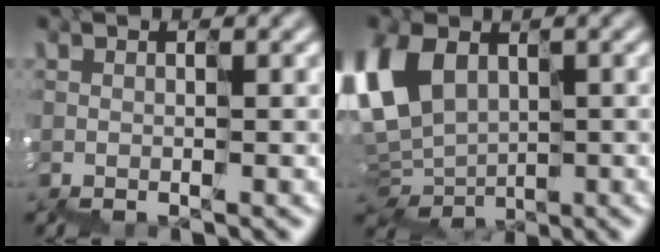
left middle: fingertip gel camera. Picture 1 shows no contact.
{"total": 6.5, "force": [1.0, 4.5, 4.5], "torque": [-0.141, 0.008, 0.016]}